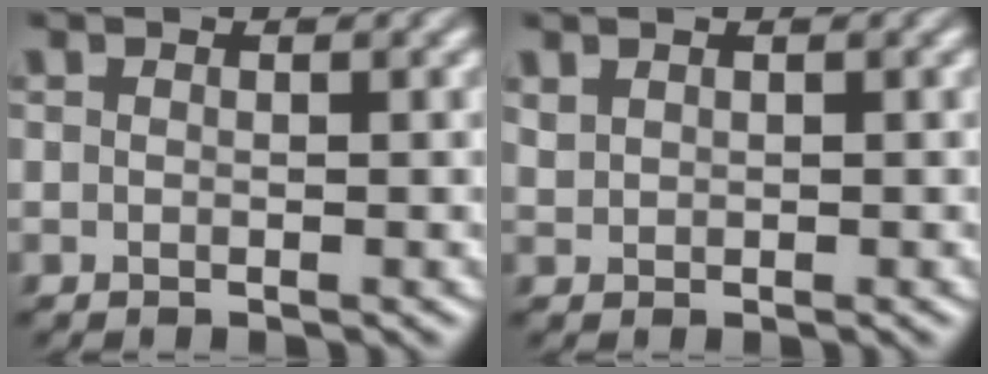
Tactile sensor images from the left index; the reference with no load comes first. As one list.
[{"total": 0.8, "force": [0.8, 0.1, -0.1], "torque": [-0.006, -0.002, 0.025]}]